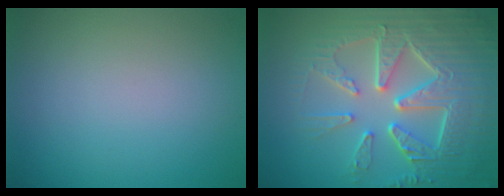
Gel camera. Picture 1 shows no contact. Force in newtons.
{"total": 9.1, "press": 6.5, "slide": 6.3}